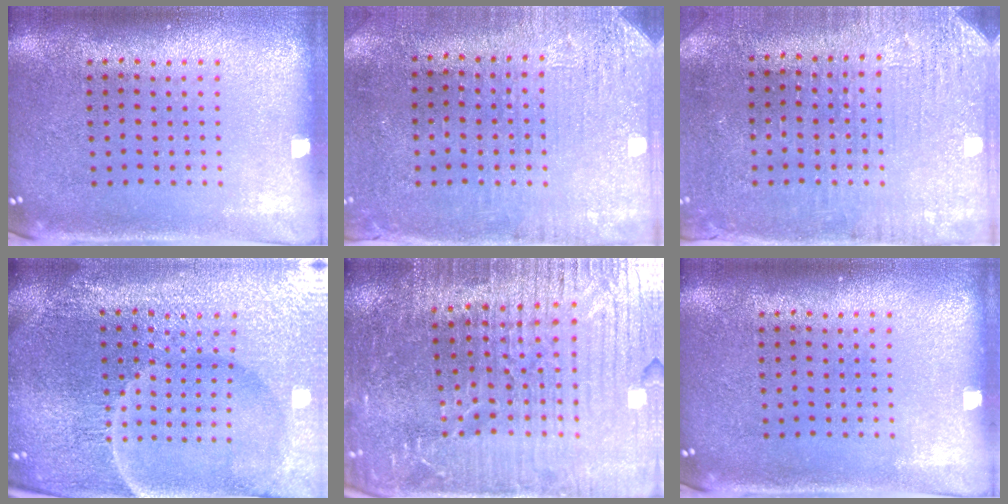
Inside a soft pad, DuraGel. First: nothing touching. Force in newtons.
{"total": 3.1, "press": 2.6, "slide": 1.7}
{"total": 3.1, "press": 2.7, "slide": 1.4}
{"total": 6.2, "press": 5.6, "slide": 2.6}
{"total": 5.4, "press": 5.0, "slide": 2.0}
{"total": 0.0}